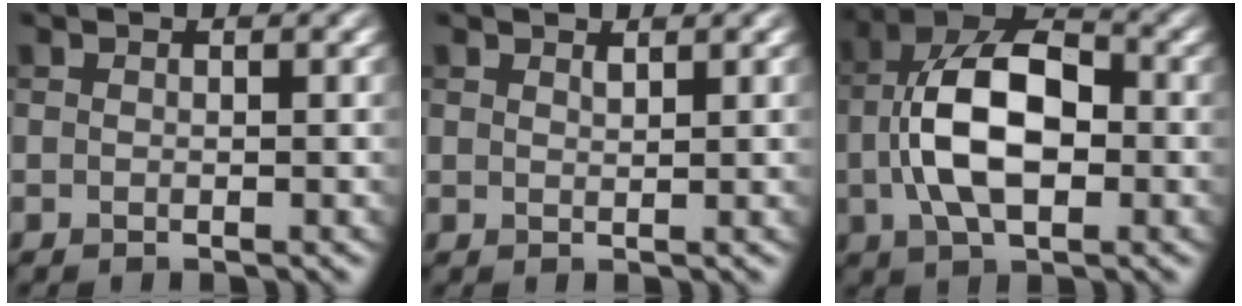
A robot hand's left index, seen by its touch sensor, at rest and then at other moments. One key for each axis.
{"total": 1.2, "fx": 0.9, "fy": 0.7, "fz": 0.4, "tx": -0.010, "ty": -0.002, "tz": 0.019}
{"total": 9.1, "fx": -0.7, "fy": 4.8, "fz": 7.7, "tx": -0.146, "ty": 0.017, "tz": -0.023}